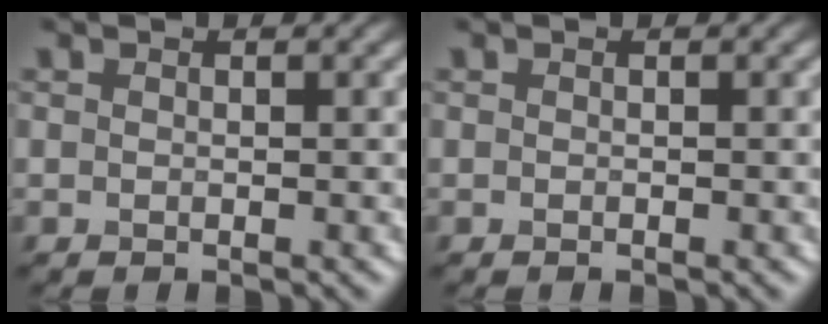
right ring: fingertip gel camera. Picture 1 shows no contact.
{"total": 0.0}